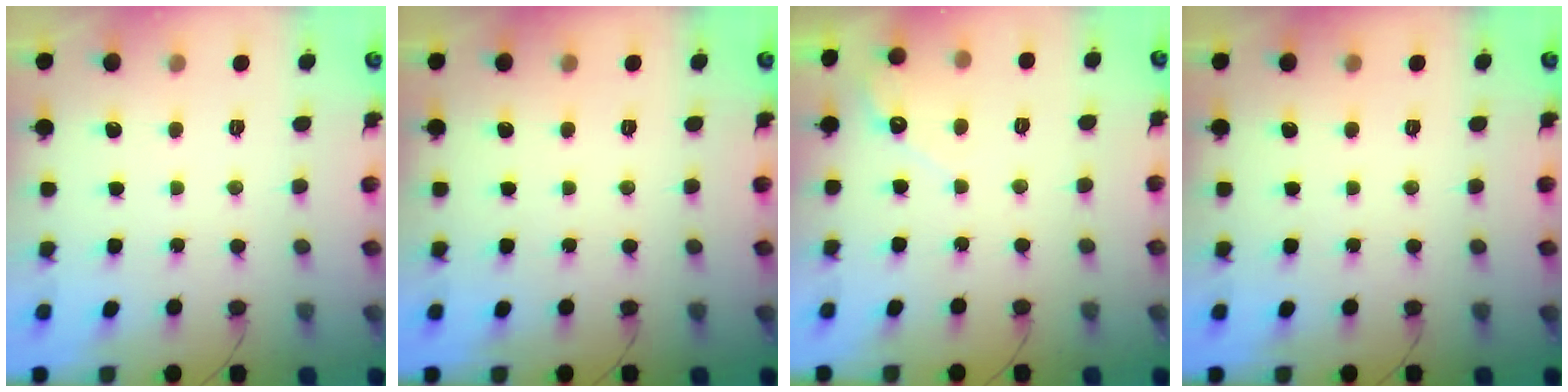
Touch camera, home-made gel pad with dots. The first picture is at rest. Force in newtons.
{"total": 0.0}
{"total": 3.5, "press": 3.5, "slide": 0.2}
{"total": 0.0}